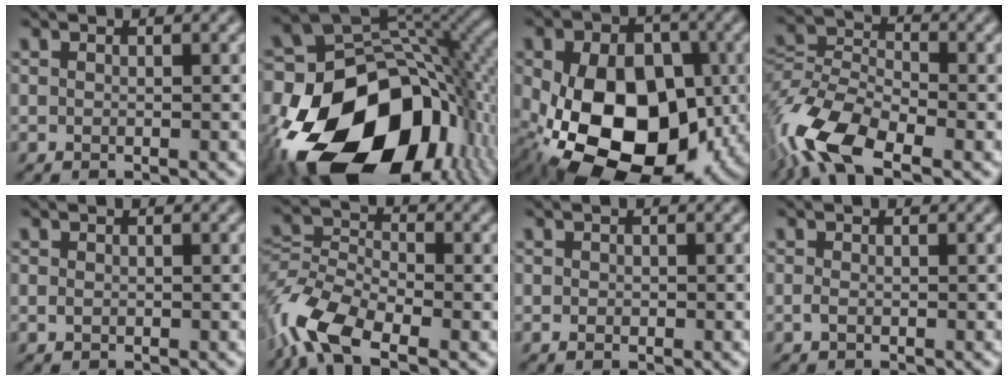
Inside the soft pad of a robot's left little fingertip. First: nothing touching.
{"total": 21.5, "force": [-8.6, 14.2, 13.6], "torque": [-0.293, -0.052, -0.119]}
{"total": 17.3, "force": [-3.5, 11.6, 12.4], "torque": [-0.183, -0.018, -0.055]}
{"total": 10.9, "force": [-6.3, 5.1, 7.2], "torque": [-0.152, -0.002, -0.138]}
{"total": 0.5, "force": [-0.1, 0.4, 0.3], "torque": [-0.007, 0.000, -0.002]}
{"total": 9.5, "force": [-5.4, 4.7, 6.1], "torque": [-0.132, -0.001, -0.124]}
{"total": 0.7, "force": [-0.2, 0.6, 0.4], "torque": [-0.006, -0.002, -0.006]}
{"total": 0.7, "force": [-0.3, 0.4, 0.5], "torque": [-0.014, 0.000, -0.007]}